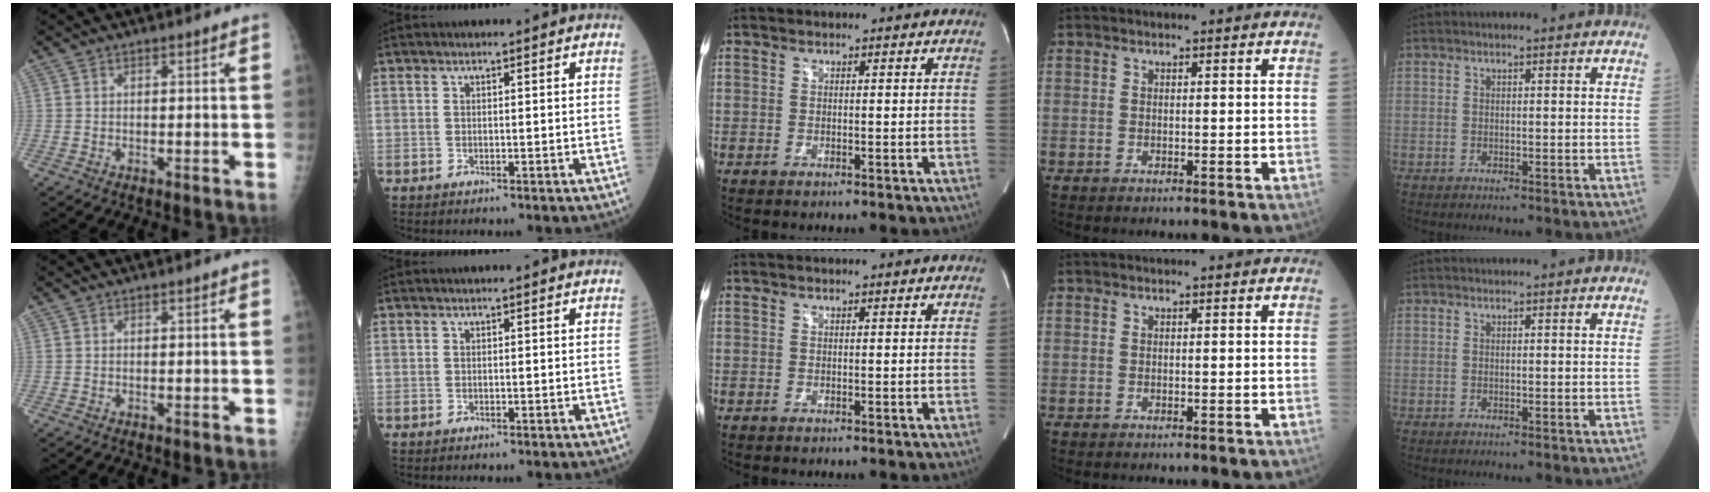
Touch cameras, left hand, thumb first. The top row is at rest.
{}